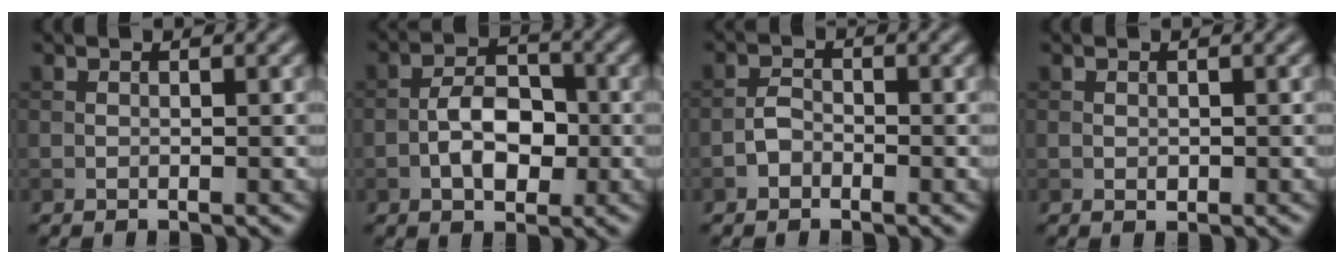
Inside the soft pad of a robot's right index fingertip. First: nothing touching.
{"total": 4.3, "force": [-1.3, 2.5, 3.3], "torque": [-0.052, 0.010, -0.024]}
{"total": 1.5, "force": [-0.9, 1.0, 0.7], "torque": [-0.011, 0.007, -0.020]}
{"total": 0.6, "force": [0.0, 0.5, 0.4], "torque": [-0.005, -0.003, 0.000]}